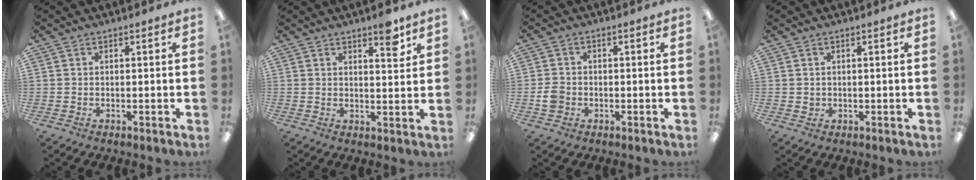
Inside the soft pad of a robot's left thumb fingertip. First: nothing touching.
{"total": 5.5, "force": [3.9, 1.6, 3.6], "torque": [-0.039, -0.024, 0.060]}
{"total": 3.3, "force": [-0.8, 2.8, 1.5], "torque": [-0.024, 0.007, -0.015]}
{"total": 1.3, "force": [0.4, 1.2, 0.5], "torque": [-0.011, 0.005, 0.006]}